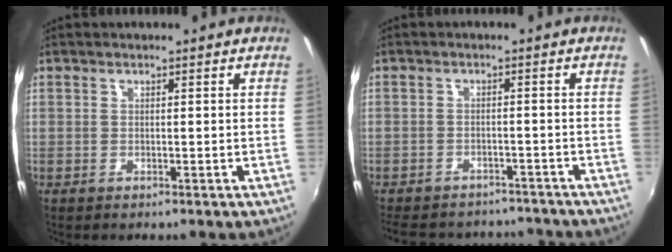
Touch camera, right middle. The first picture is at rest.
{"total": 15.7, "force": [-13.5, 6.0, 5.3], "torque": [-0.123, 0.004, -0.179]}